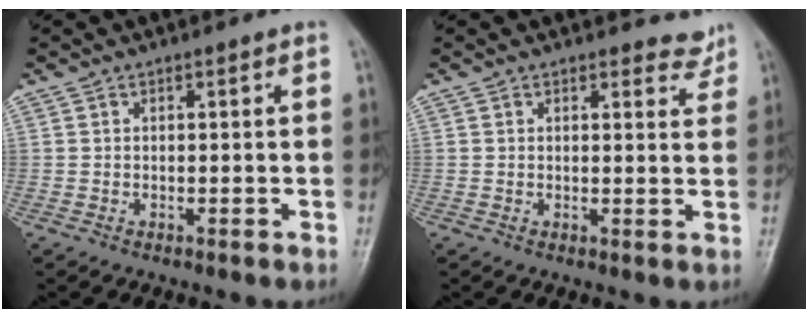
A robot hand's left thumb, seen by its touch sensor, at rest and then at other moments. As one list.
[{"total": 3.2, "force": [2.9, 1.3, 0.2], "torque": [0.022, -0.022, 0.023]}]